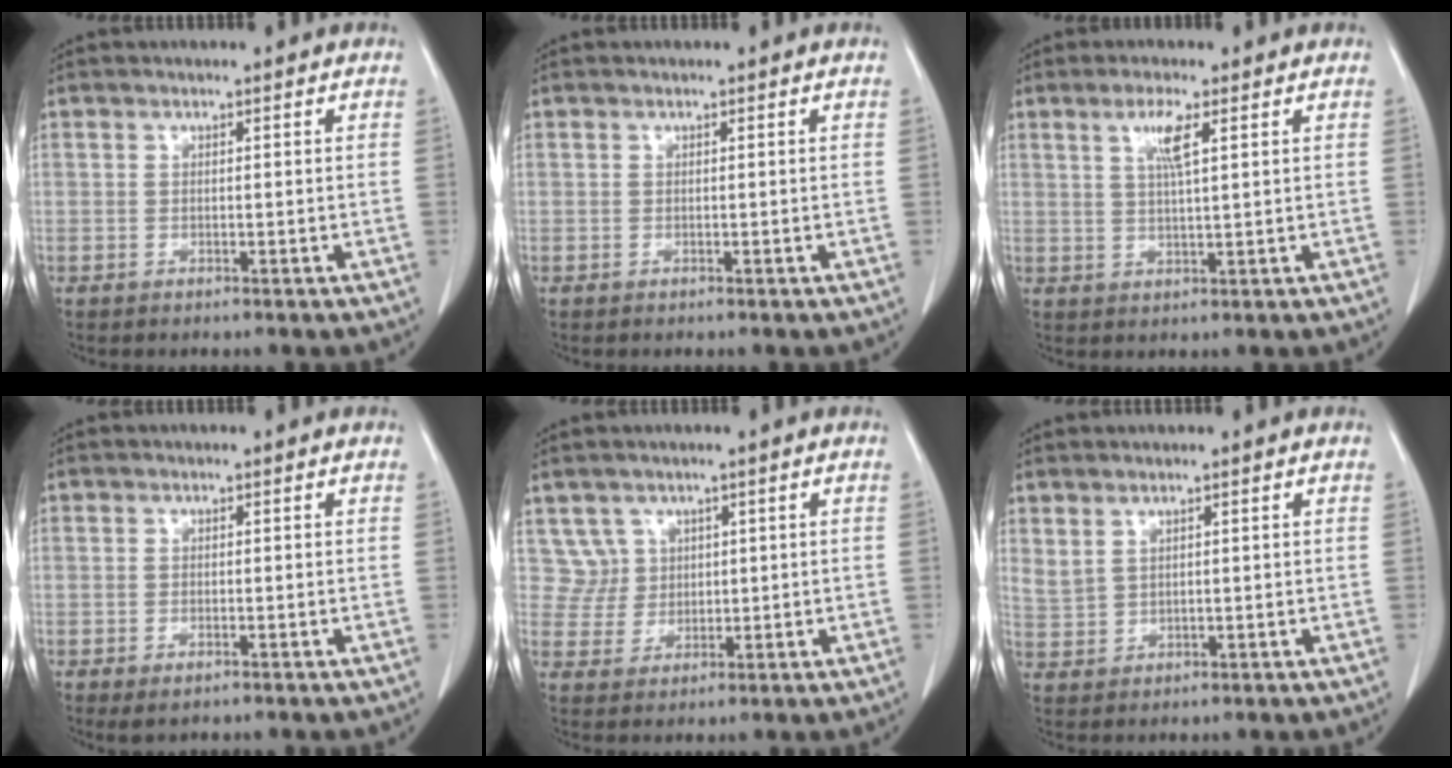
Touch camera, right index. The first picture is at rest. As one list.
[{"total": 0.0}, {"total": 4.1, "force": [1.8, 0.2, 3.7], "torque": [-0.072, 0.000, 0.034]}, {"total": 2.0, "force": [-1.1, 0.8, 1.5], "torque": [-0.027, -0.004, -0.011]}, {"total": 4.2, "force": [2.0, 3.6, -0.4], "torque": [0.018, 0.010, 0.039]}, {"total": 2.6, "force": [1.9, 1.3, 1.2], "torque": [-0.029, -0.001, 0.049]}]